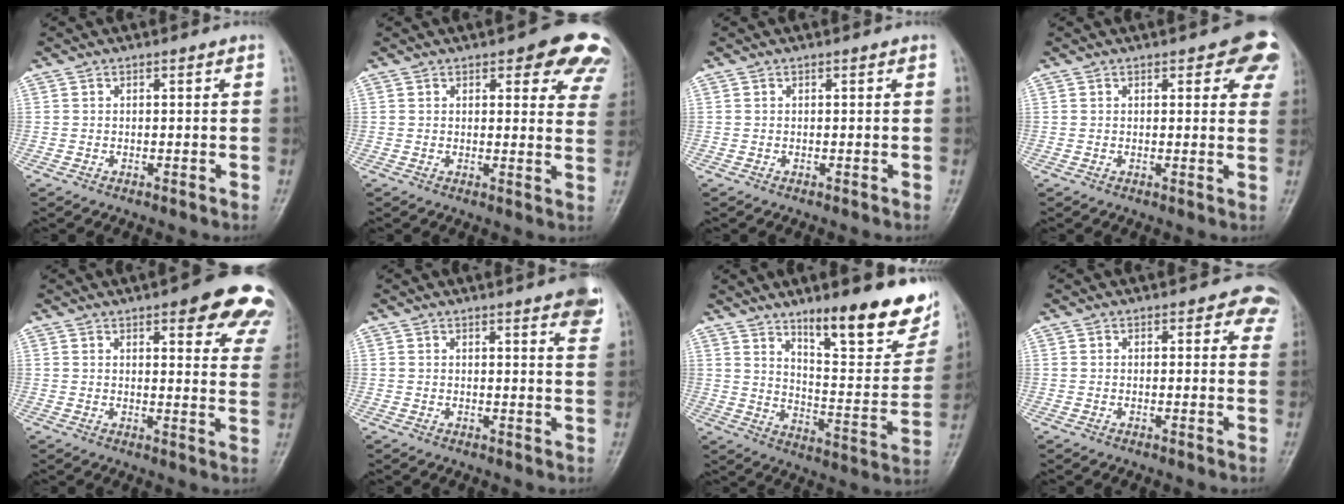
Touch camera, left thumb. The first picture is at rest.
{"total": 10.8, "force": [7.3, 4.3, 6.8], "torque": [-0.028, -0.029, 0.068]}
{"total": 0.0}
{"total": 7.5, "force": [4.1, 3.3, 5.4], "torque": [-0.021, -0.010, 0.038]}
{"total": 15.3, "force": [9.7, 4.8, 10.8], "torque": [-0.090, -0.035, 0.102]}
{"total": 7.2, "force": [4.7, 1.3, 5.3], "torque": [-0.049, -0.014, 0.047]}
{"total": 21.1, "force": [13.5, 6.0, 15.1], "torque": [-0.163, -0.081, 0.204]}
{"total": 4.4, "force": [2.9, 2.5, 2.1], "torque": [0.015, -0.009, 0.017]}